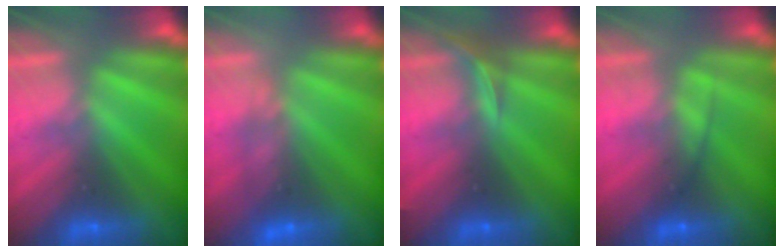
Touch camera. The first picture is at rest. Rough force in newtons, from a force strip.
{"total": 4.4}
{"total": 2.9}
{"total": 2.3}